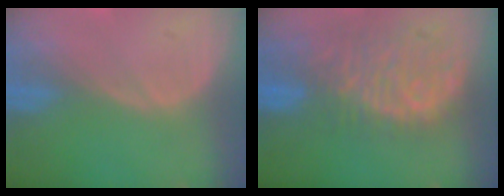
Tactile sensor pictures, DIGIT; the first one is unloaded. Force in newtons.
{"total": 11.5, "press": 9.8, "slide": 5.9}